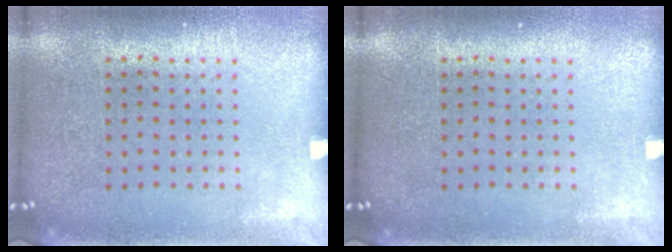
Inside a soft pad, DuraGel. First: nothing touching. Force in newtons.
{"total": 0.0}